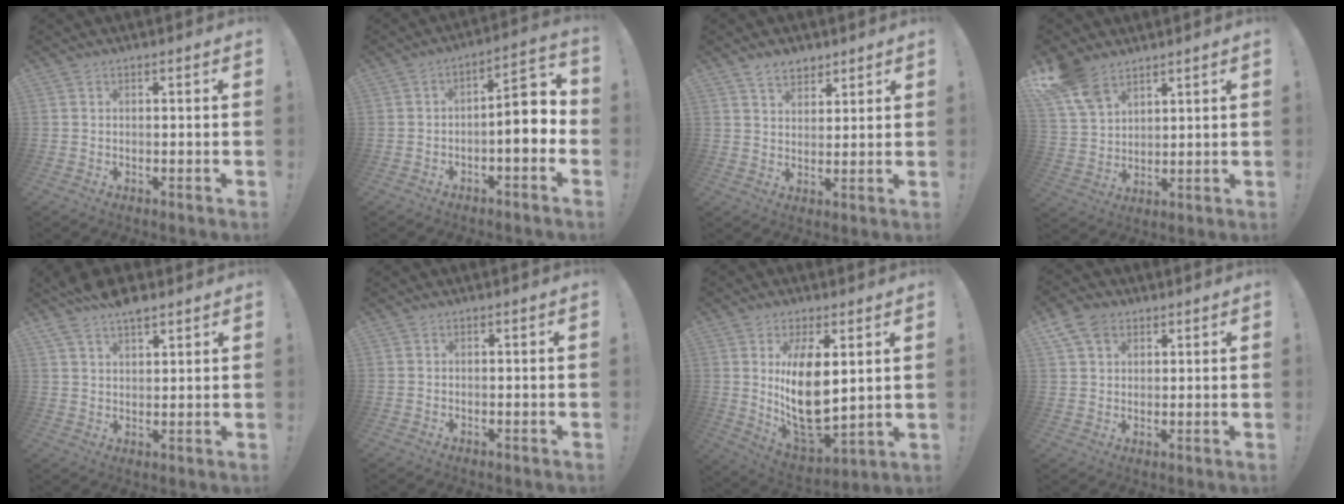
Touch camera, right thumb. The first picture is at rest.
{"total": 9.1, "force": [-2.1, 3.1, 8.3], "torque": [-0.108, 0.005, -0.039]}
{"total": 6.1, "force": [4.7, 3.5, 1.9], "torque": [-0.026, -0.025, 0.087]}
{"total": 10.5, "force": [7.6, 5.7, 4.4], "torque": [-0.089, -0.040, 0.152]}
{"total": 7.8, "force": [6.1, 3.0, 3.8], "torque": [-0.068, -0.029, 0.115]}
{"total": 0.0}
{"total": 15.7, "force": [4.3, 8.1, 12.8], "torque": [-0.242, -0.047, 0.080]}
{"total": 7.7, "force": [4.4, 5.5, 3.3], "torque": [-0.059, -0.014, 0.087]}